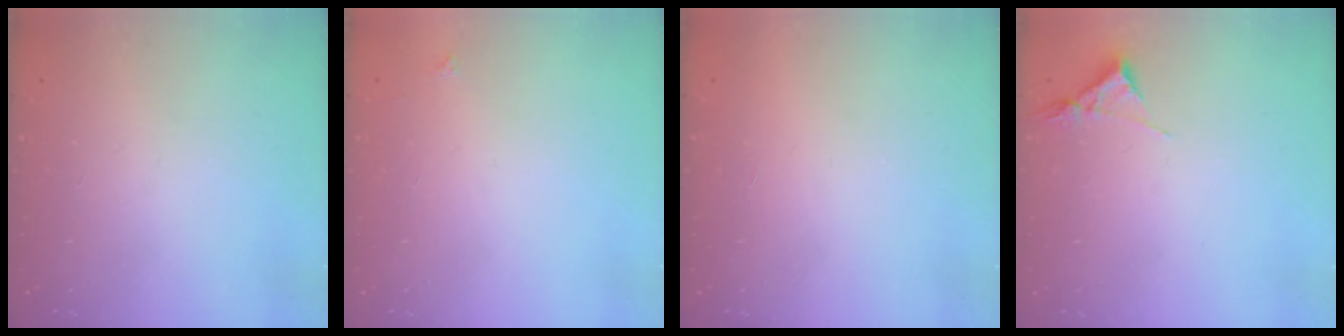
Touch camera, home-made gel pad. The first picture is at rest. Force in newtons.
{"total": 2.1, "press": 2.1, "slide": 0.3}
{"total": 1.5, "press": 1.5, "slide": 0.1}
{"total": 3.4, "press": 3.4, "slide": 0.5}